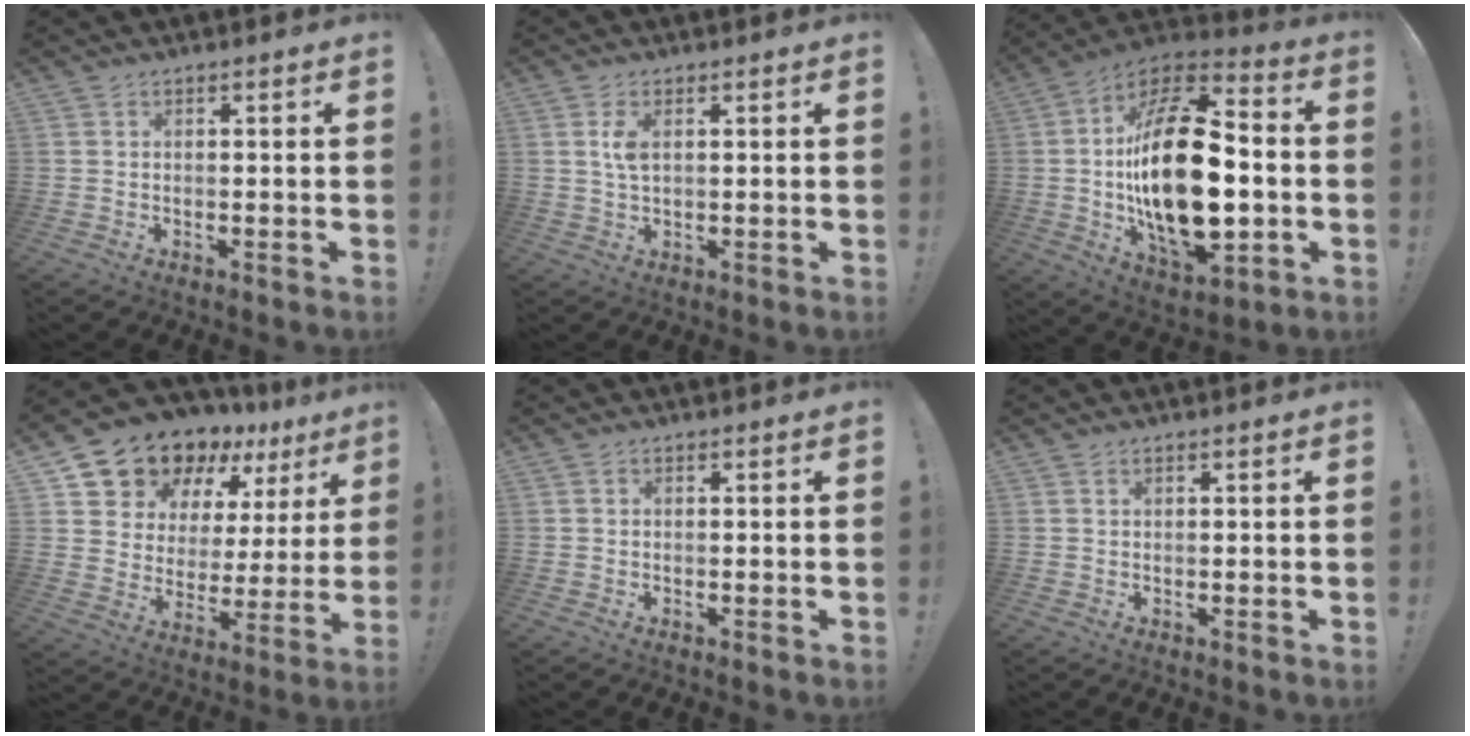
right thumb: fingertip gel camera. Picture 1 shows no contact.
{"total": 3.7, "force": [1.1, 1.5, 3.2], "torque": [-0.051, -0.002, 0.016]}
{"total": 31.0, "force": [-2.1, 16.5, 26.2], "torque": [-0.480, 0.016, -0.026]}
{"total": 13.6, "force": [11.8, 6.4, 2.2], "torque": [-0.054, -0.102, 0.220]}
{"total": 0.0}
{"total": 0.0}